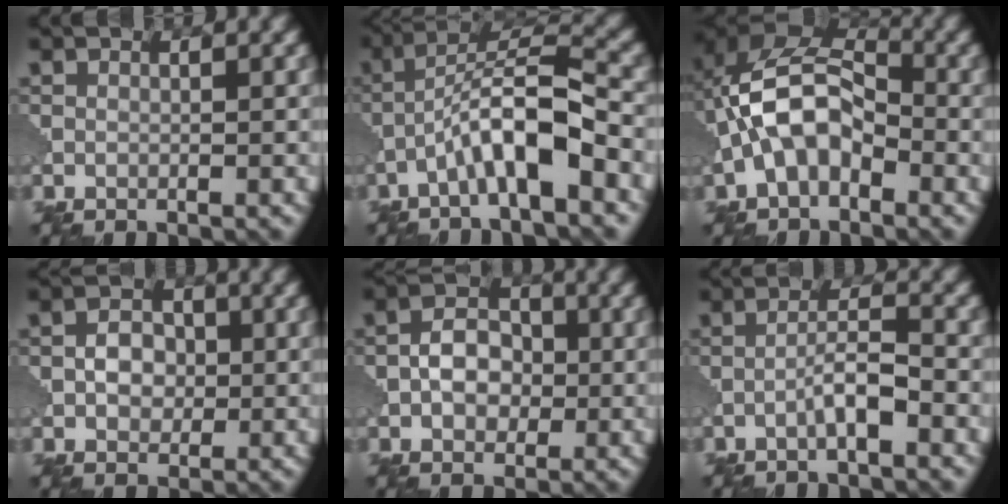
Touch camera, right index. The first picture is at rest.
{"total": 6.6, "force": [-2.9, 1.2, 5.8], "torque": [-0.105, 0.024, -0.058]}
{"total": 9.2, "force": [-1.6, 5.5, 7.1], "torque": [-0.146, 0.023, -0.045]}
{"total": 2.9, "force": [-0.2, 2.2, 1.8], "torque": [-0.029, 0.004, -0.009]}
{"total": 4.0, "force": [-0.6, 2.9, 2.7], "torque": [-0.042, 0.006, -0.016]}
{"total": 2.9, "force": [-1.4, 0.4, 2.5], "torque": [-0.045, 0.013, -0.030]}